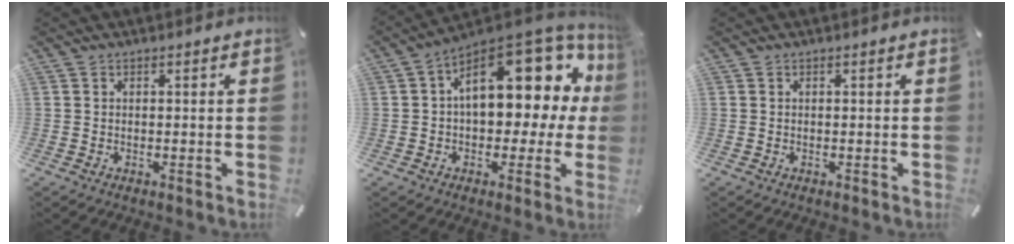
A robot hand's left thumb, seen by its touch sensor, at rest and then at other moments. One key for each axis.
{"total": 19.5, "fx": 6.3, "fy": 10.9, "fz": 14.9, "tx": -0.189, "ty": -0.043, "tz": 0.108}
{"total": 0.0}